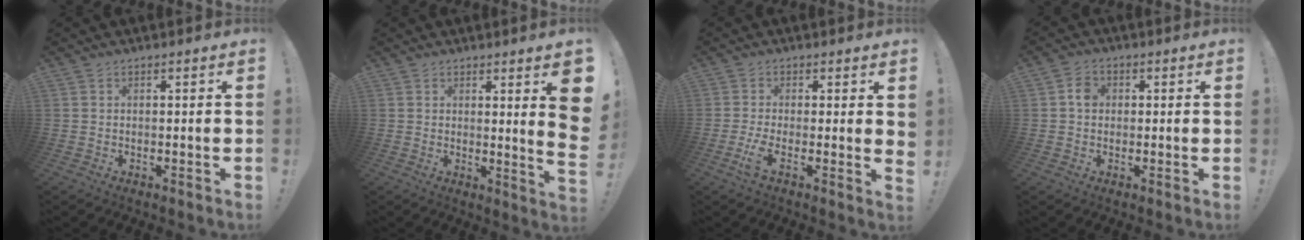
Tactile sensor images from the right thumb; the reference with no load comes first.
{"total": 8.0, "force": [2.3, -0.3, 7.6], "torque": [-0.092, -0.034, 0.032]}
{"total": 5.3, "force": [-0.9, 1.2, 5.1], "torque": [-0.101, -0.020, -0.014]}
{"total": 3.6, "force": [0.2, 2.9, 2.1], "torque": [-0.029, 0.006, 0.000]}